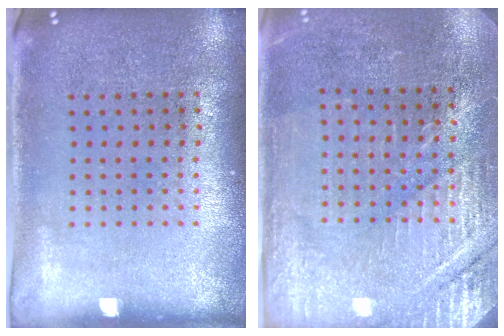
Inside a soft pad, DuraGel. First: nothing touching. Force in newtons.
{"total": 2.9, "press": 2.9, "slide": 0.2}